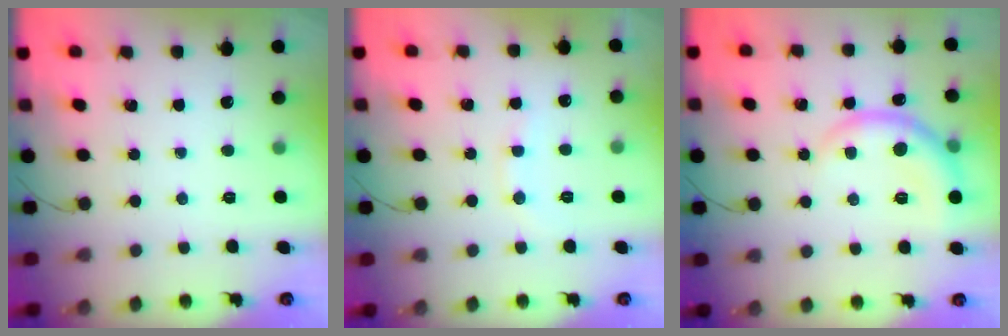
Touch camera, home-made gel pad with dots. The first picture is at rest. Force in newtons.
{"total": 7.5, "press": 7.4, "slide": 1.5}
{"total": 8.6, "press": 8.6, "slide": 0.5}